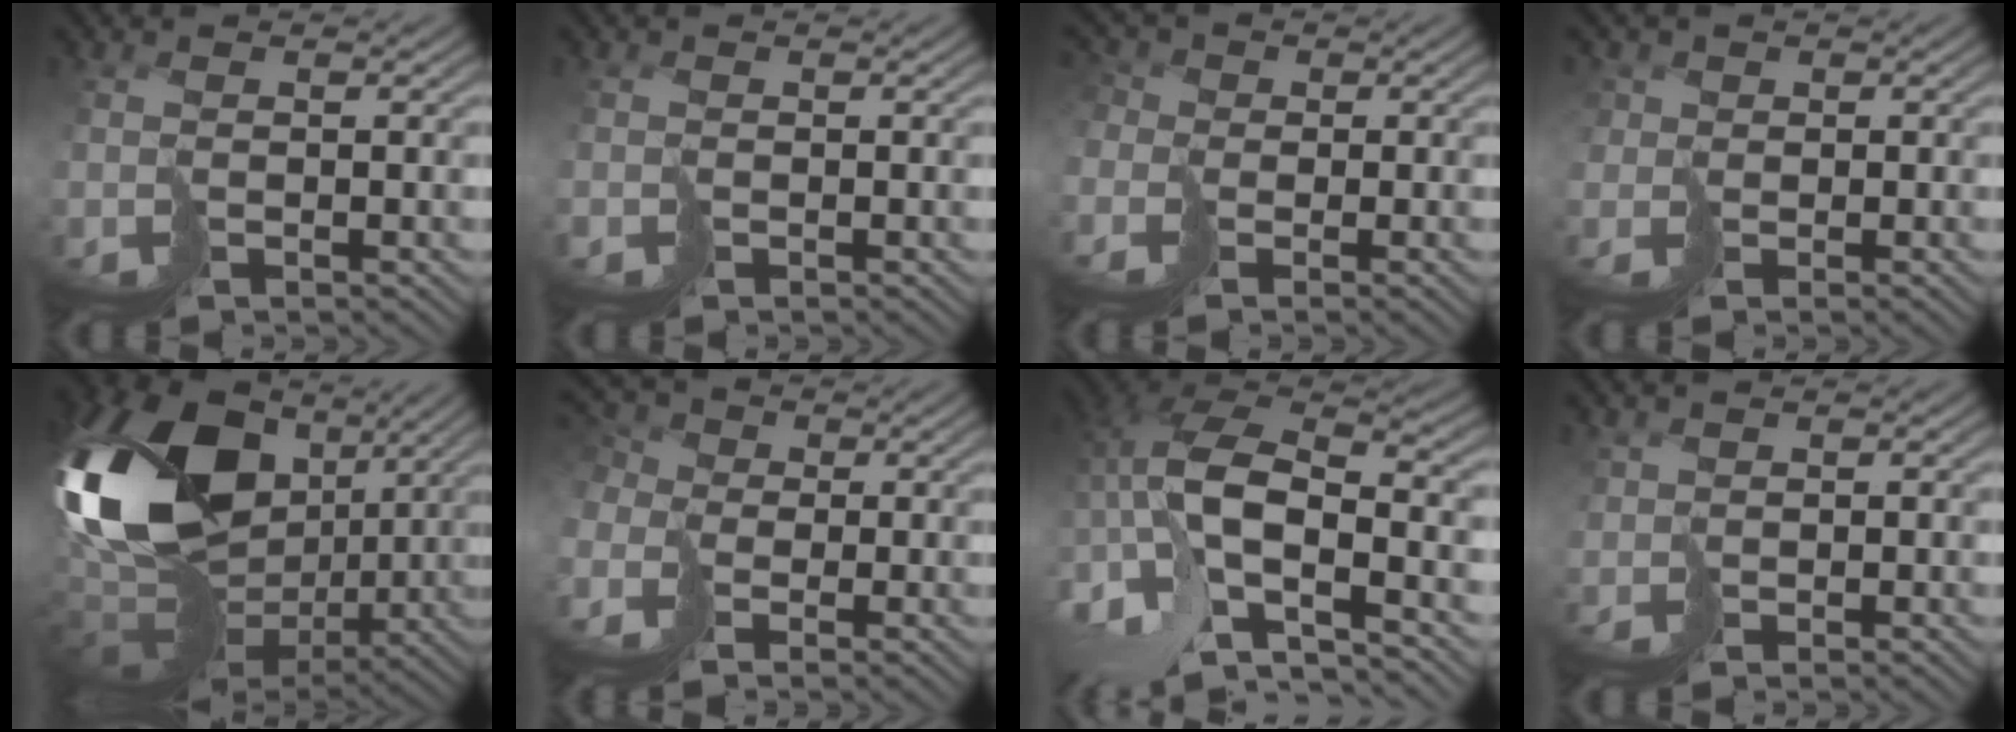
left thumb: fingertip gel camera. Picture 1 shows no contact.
{"total": 0.7, "force": [-0.6, 0.3, -0.2], "torque": [0.009, -0.004, -0.013]}
{"total": 4.3, "force": [-0.5, 3.8, 1.9], "torque": [-0.061, 0.012, -0.028]}
{"total": 2.8, "force": [0.7, 2.7, 0.4], "torque": [-0.025, 0.009, -0.005]}
{"total": 20.2, "force": [2.0, 13.4, 15.0], "torque": [-0.337, -0.013, 0.052]}
{"total": 6.5, "force": [-1.9, 5.1, 3.5], "torque": [-0.107, 0.000, -0.036]}
{"total": 13.2, "force": [-5.0, 6.2, 10.5], "torque": [-0.258, -0.009, -0.081]}
{"total": 1.0, "force": [0.6, 0.7, -0.4], "torque": [0.002, -0.004, 0.007]}